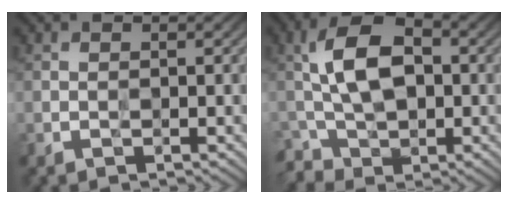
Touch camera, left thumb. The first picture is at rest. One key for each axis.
{"total": 7.5, "fx": -0.5, "fy": 4.8, "fz": 5.8, "tx": -0.121, "ty": 0.008, "tz": -0.016}